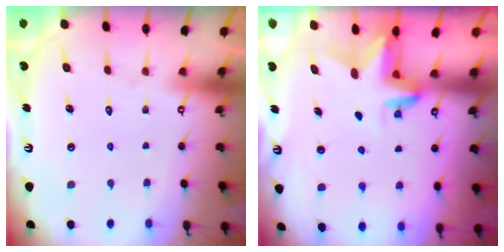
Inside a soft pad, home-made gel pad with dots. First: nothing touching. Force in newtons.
{"total": 3.0, "press": 3.0, "slide": 0.2}